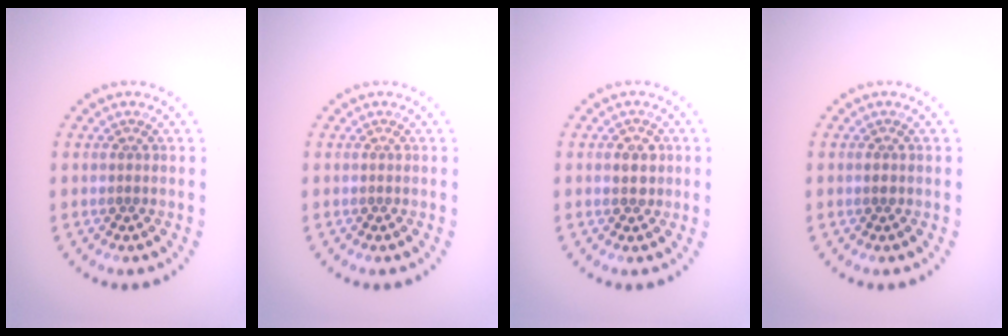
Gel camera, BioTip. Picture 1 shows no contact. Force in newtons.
{"total": 0.0}
{"total": 1.6, "press": 1.5, "slide": 0.6}
{"total": 0.8, "press": 0.8, "slide": 0.1}